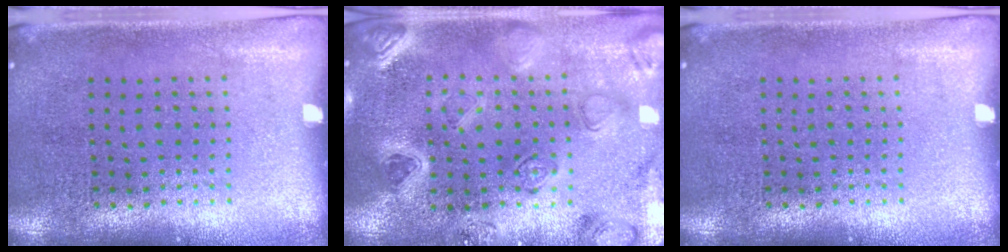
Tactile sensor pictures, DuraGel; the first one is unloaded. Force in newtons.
{"total": 2.2, "press": 2.2, "slide": 0.3}
{"total": 0.0}